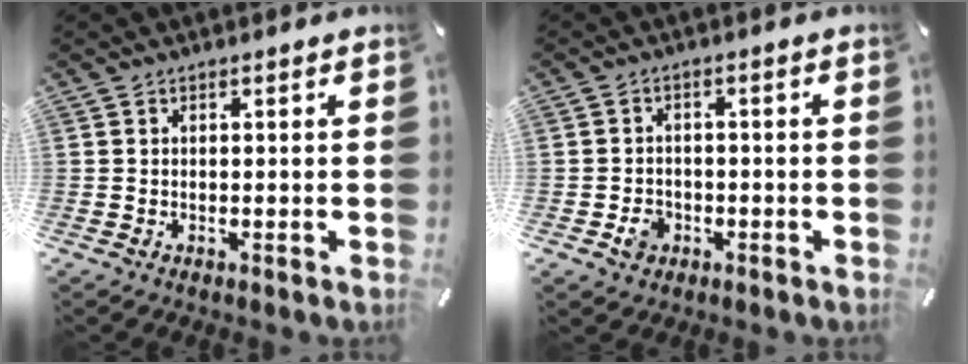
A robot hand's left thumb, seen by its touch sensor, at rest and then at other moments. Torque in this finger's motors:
{"motor_torque": [0.22, 1.27, 0.38, 0.27, 0.00]}